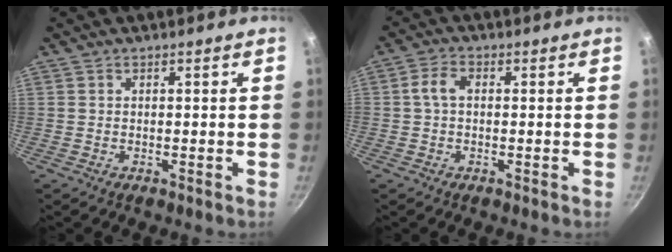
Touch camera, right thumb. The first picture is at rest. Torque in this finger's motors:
{"motor_torque": [2.45, 2.56, 0.75, -0.37, 0.63]}